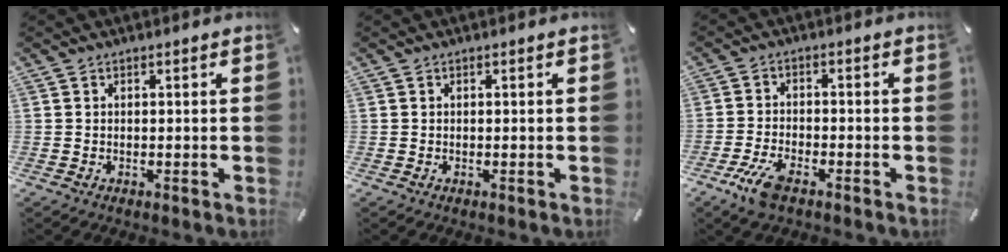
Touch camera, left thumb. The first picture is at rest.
{"total": 0.0}
{"total": 6.6, "force": [-3.9, 2.5, 4.6], "torque": [-0.116, 0.001, -0.077]}